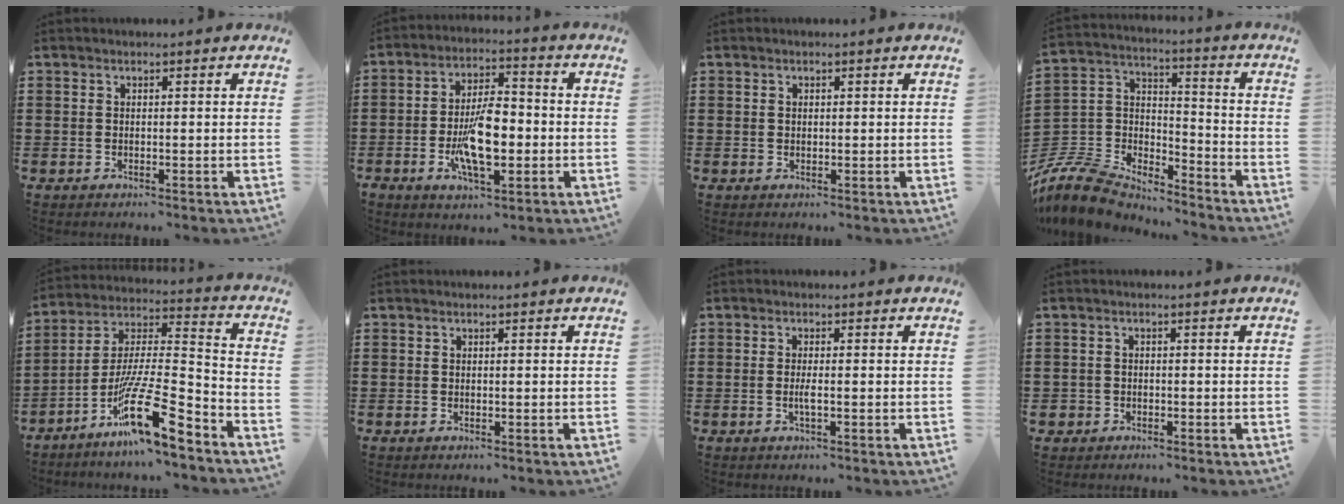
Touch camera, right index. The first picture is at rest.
{"total": 10.2, "force": [-2.4, 4.4, 8.9], "torque": [-0.187, -0.004, -0.045]}
{"total": 0.6, "force": [0.2, 0.5, 0.2], "torque": [-0.005, 0.004, 0.005]}
{"total": 8.8, "force": [-8.0, 2.9, 2.1], "torque": [-0.079, -0.002, -0.167]}
{"total": 16.8, "force": [-10.8, 3.0, 12.6], "torque": [-0.231, 0.022, -0.191]}
{"total": 0.0}
{"total": 2.0, "force": [-0.5, 0.3, 1.9], "torque": [-0.044, -0.003, -0.012]}
{"total": 1.4, "force": [-0.9, 1.0, 0.0], "torque": [-0.005, 0.002, -0.022]}